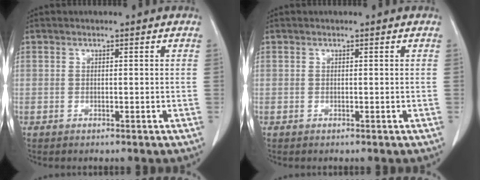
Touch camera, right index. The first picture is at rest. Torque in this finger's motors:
{"motor_torque": [0.00, 0.00, 0.00, 0.00]}